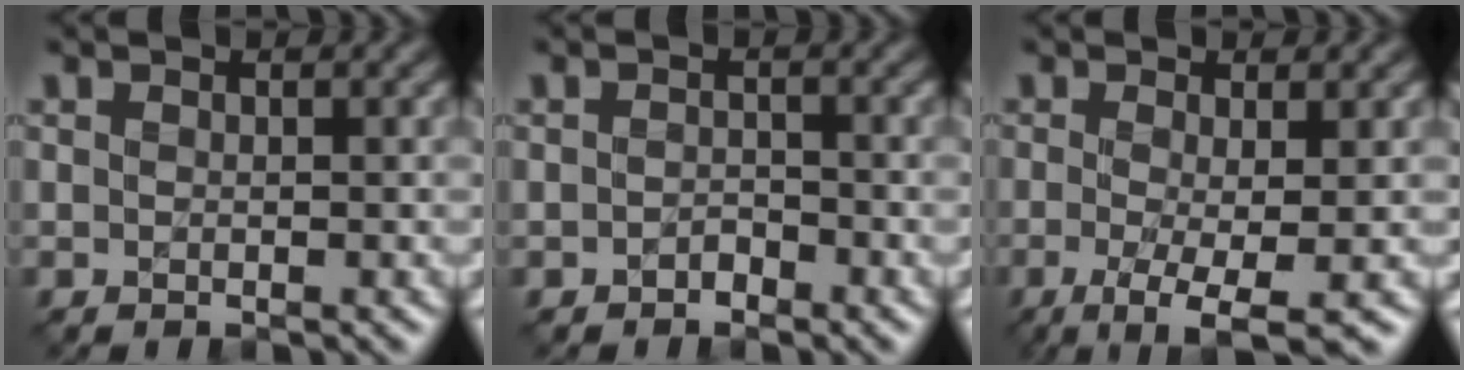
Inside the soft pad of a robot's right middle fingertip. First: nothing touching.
{"total": 0.7, "force": [-0.3, 0.6, 0.3], "torque": [-0.006, 0.007, -0.008]}
{"total": 4.2, "force": [-0.9, 0.8, 4.1], "torque": [-0.074, -0.008, -0.019]}